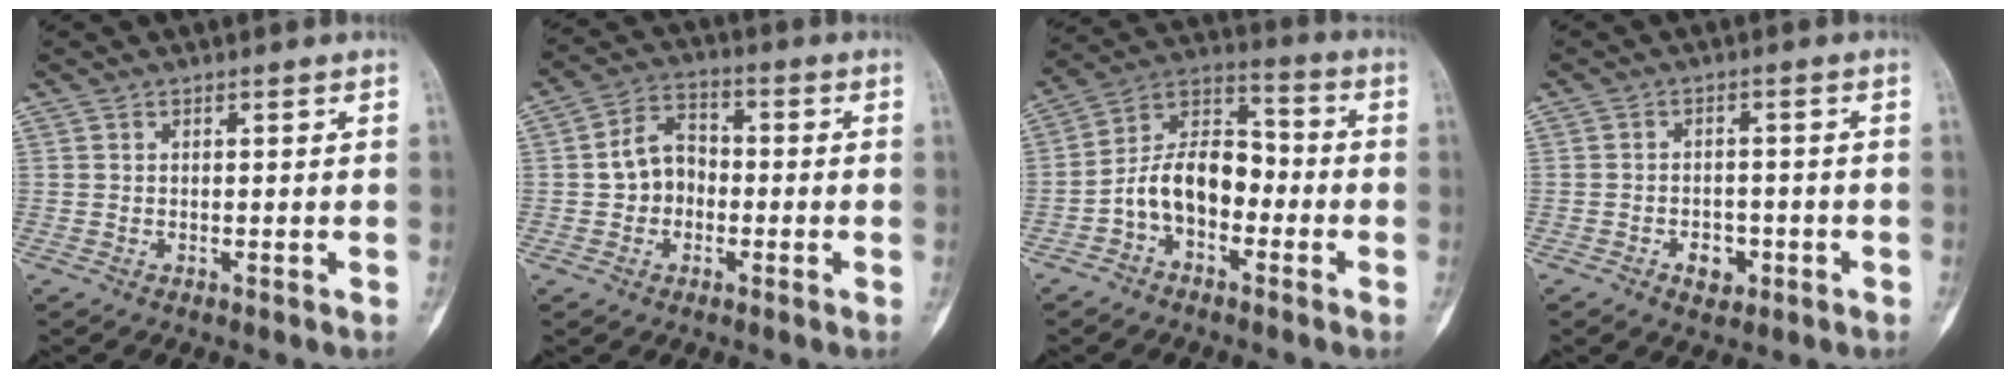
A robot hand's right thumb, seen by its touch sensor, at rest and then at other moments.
{"total": 7.4, "force": [-1.0, 5.9, 4.3], "torque": [-0.054, 0.027, -0.031]}
{"total": 11.9, "force": [-3.6, 7.7, 8.3], "torque": [-0.127, 0.057, -0.075]}
{"total": 4.2, "force": [-1.9, 2.9, 2.4], "torque": [-0.019, 0.012, -0.025]}